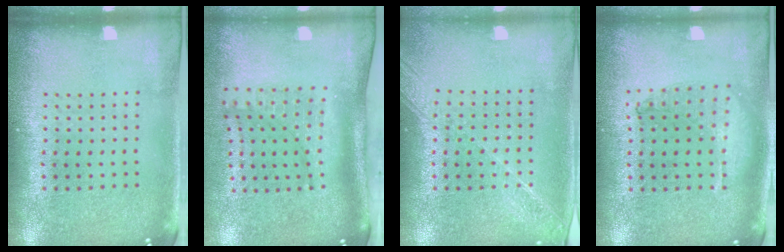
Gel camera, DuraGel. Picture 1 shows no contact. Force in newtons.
{"total": 2.1, "press": 1.5, "slide": 1.5}
{"total": 1.6, "press": 1.4, "slide": 0.8}
{"total": 0.9, "press": 0.9, "slide": 0.2}